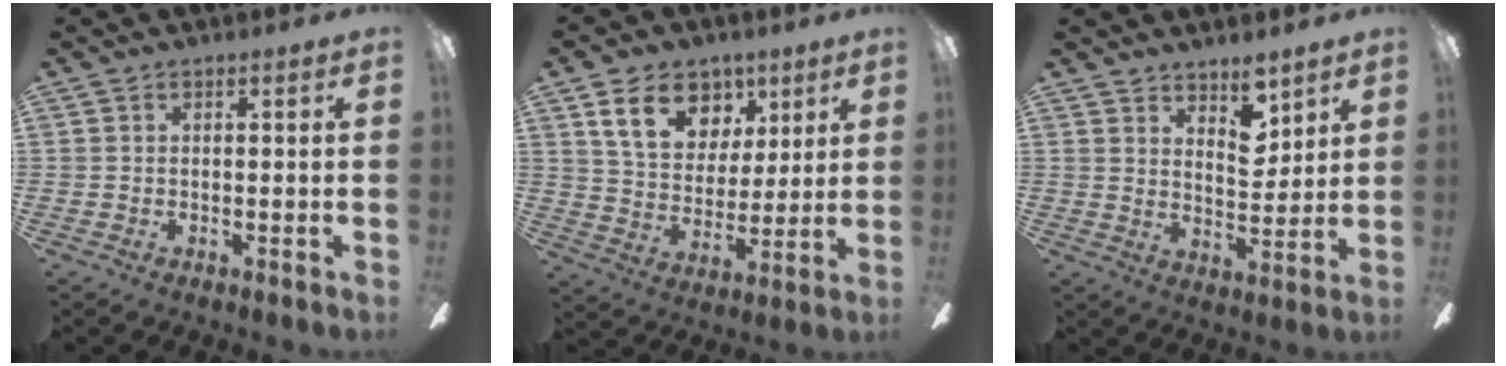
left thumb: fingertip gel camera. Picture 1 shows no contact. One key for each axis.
{"total": 15.1, "fx": 7.8, "fy": 10.6, "fz": 7.2, "tx": -0.114, "ty": -0.024, "tz": 0.148}
{"total": 8.3, "fx": 5.7, "fy": 4.1, "fz": 4.5, "tx": -0.057, "ty": -0.033, "tz": 0.099}